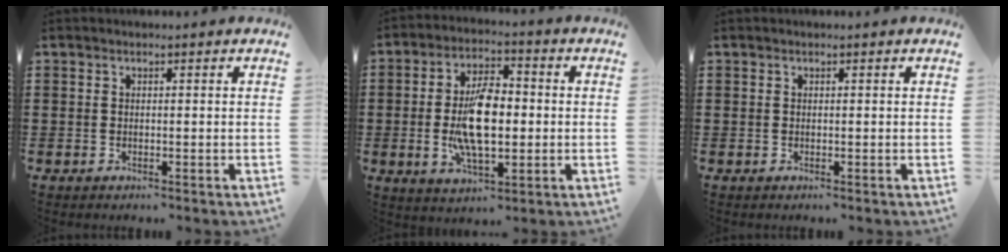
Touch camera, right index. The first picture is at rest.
{"total": 10.5, "force": [-0.8, 5.0, 9.2], "torque": [-0.187, 0.000, -0.021]}
{"total": 0.0}